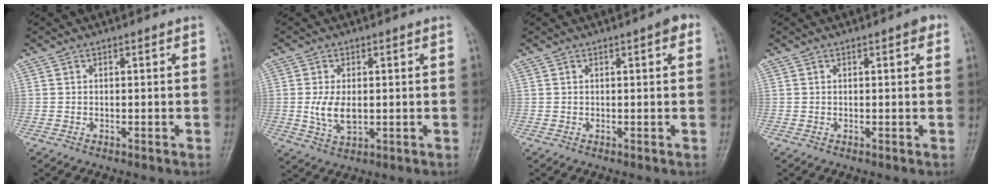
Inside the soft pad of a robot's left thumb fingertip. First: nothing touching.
{"total": 5.4, "force": [0.0, 3.1, 4.4], "torque": [-0.085, -0.010, 0.006]}
{"total": 2.2, "force": [0.9, 0.7, 1.9], "torque": [-0.018, 0.004, 0.008]}
{"total": 1.9, "force": [0.8, 0.7, 1.5], "torque": [-0.012, 0.002, 0.009]}